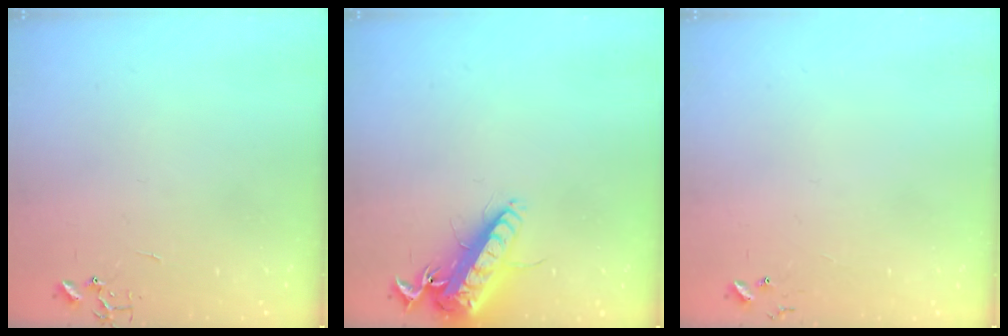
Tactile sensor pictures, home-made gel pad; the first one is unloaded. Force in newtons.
{"total": 15.8, "press": 15.5, "slide": 3.1}
{"total": 4.7, "press": 4.7, "slide": 0.4}